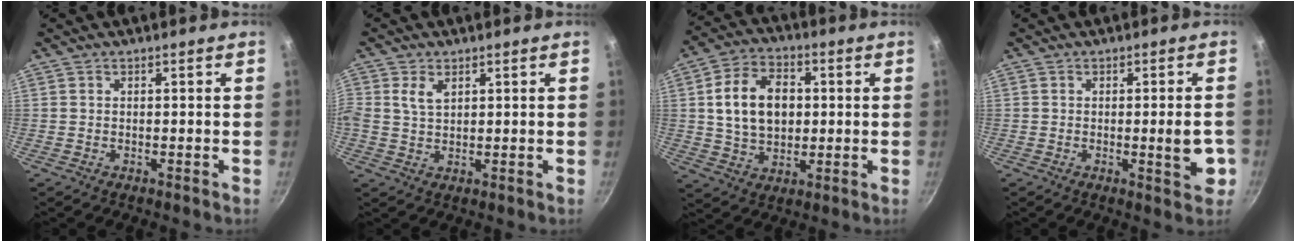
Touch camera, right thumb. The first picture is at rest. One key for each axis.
{"total": 3.8, "fx": 1.5, "fy": 2.4, "fz": 2.6, "tx": -0.048, "ty": -0.002, "tz": 0.029}
{"total": 13.2, "fx": 1.6, "fy": 9.3, "fz": 9.2, "tx": -0.136, "ty": 0.008, "tz": 0.027}
{"total": 6.0, "fx": -1.2, "fy": 1.4, "fz": 5.7, "tx": -0.070, "ty": -0.004, "tz": -0.016}